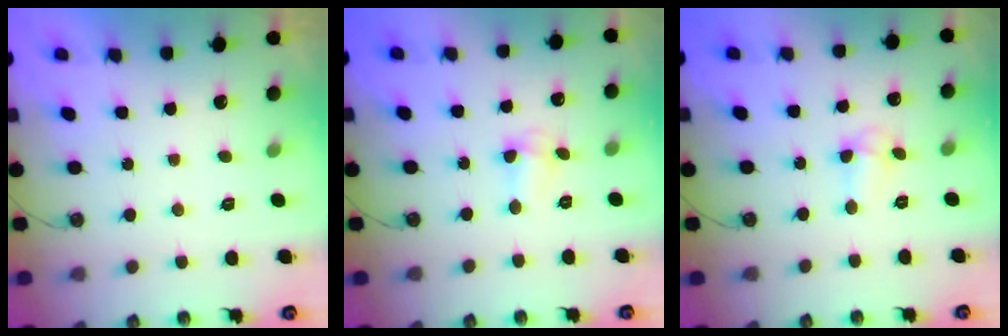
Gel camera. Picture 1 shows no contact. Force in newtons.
{"total": 2.7, "press": 2.6, "slide": 0.5}
{"total": 3.4, "press": 3.4, "slide": 0.5}